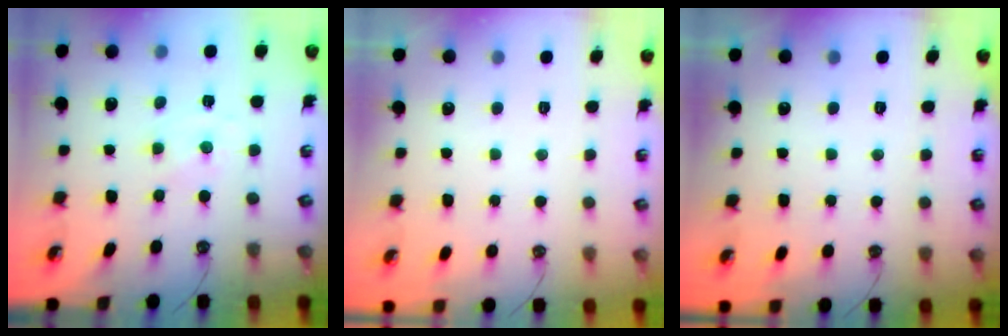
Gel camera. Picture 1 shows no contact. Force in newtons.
{"total": 0.0}
{"total": 0.0}